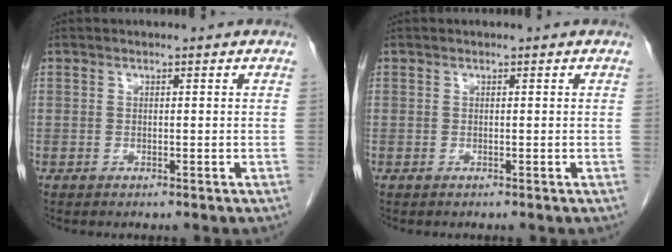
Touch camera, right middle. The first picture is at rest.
{"total": 0.0}